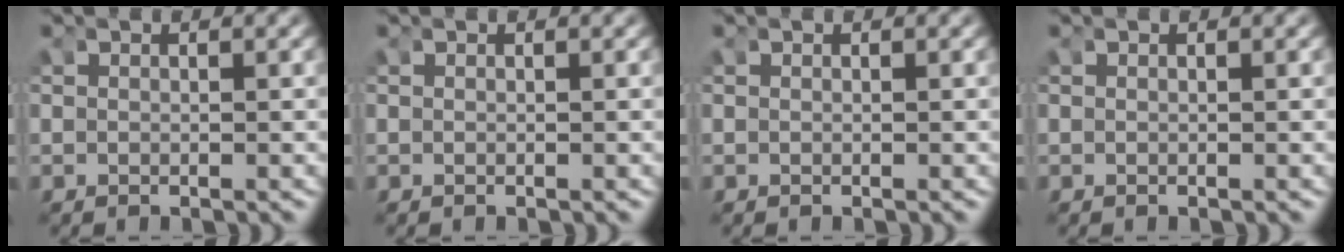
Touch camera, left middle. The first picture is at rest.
{"total": 0.0}
{"total": 0.0}
{"total": 0.0}